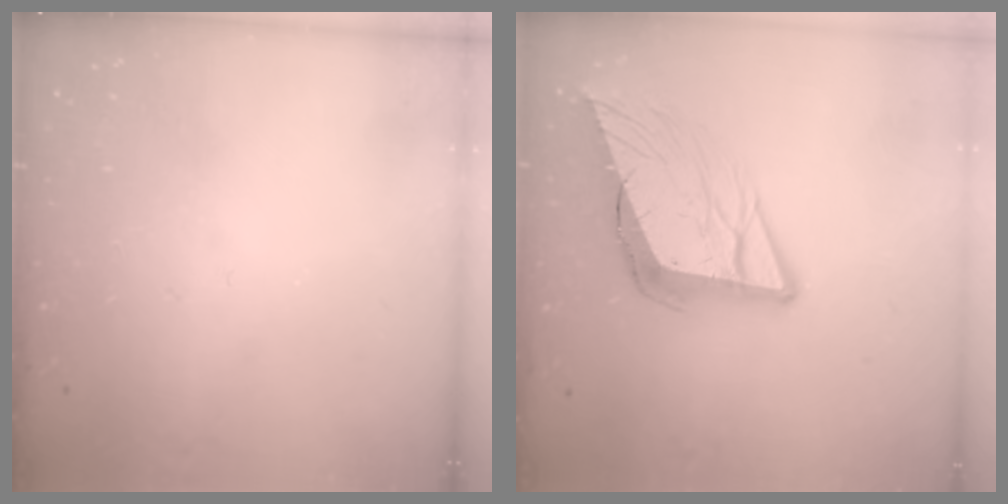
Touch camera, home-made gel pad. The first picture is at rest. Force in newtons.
{"total": 15.9, "press": 15.6, "slide": 3.0}